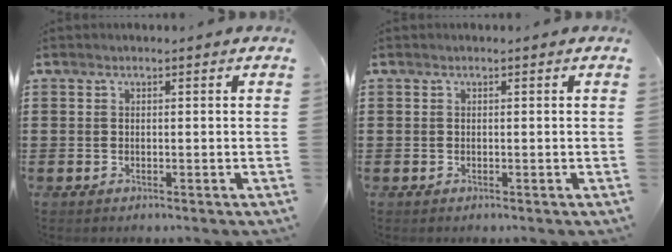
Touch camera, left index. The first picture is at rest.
{"total": 0.0}